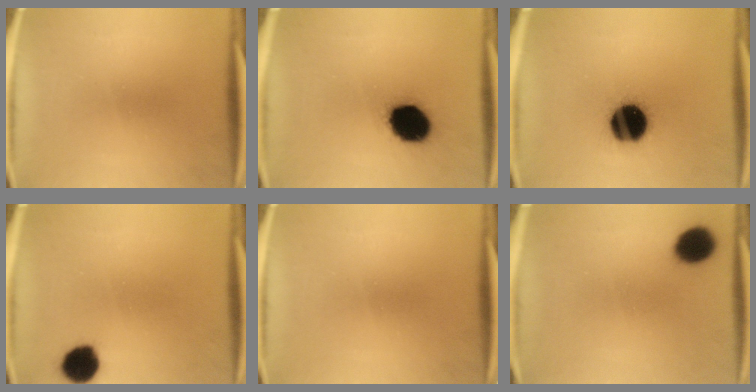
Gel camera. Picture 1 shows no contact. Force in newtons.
{"total": 15.6}
{"total": 18.4}
{"total": 7.3}
{"total": 0.0}
{"total": 8.6}